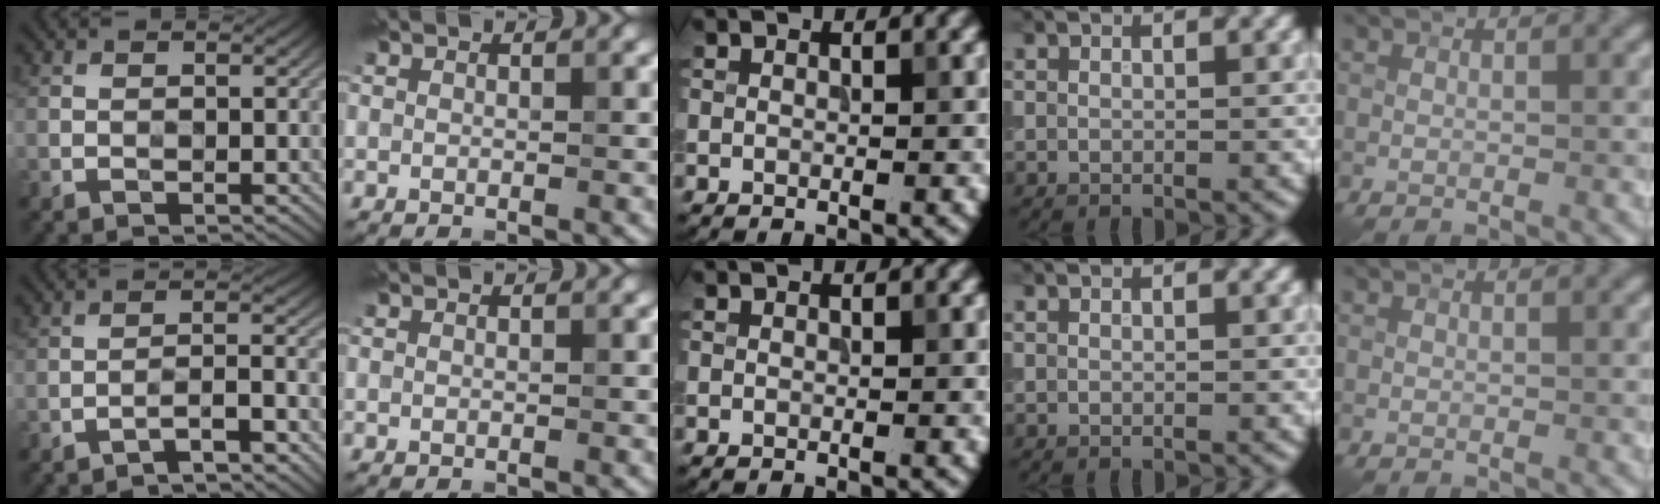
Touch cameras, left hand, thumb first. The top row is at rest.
{"thumb": {"total": 3.9, "force": [-2.9, 0.5, 2.5], "torque": [-0.041, 0.016, -0.057]}}